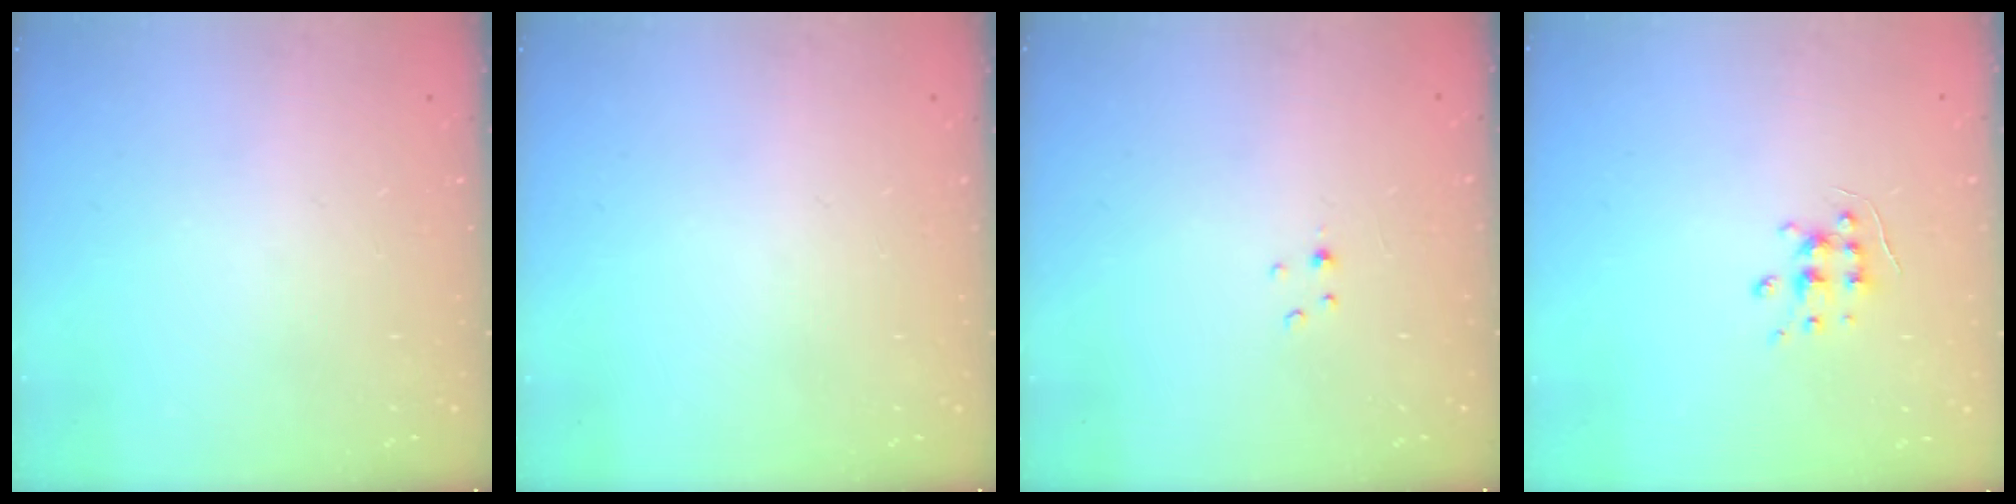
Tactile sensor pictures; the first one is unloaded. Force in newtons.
{"total": 0.0}
{"total": 1.5, "press": 1.4, "slide": 0.2}
{"total": 5.7, "press": 5.7, "slide": 0.5}